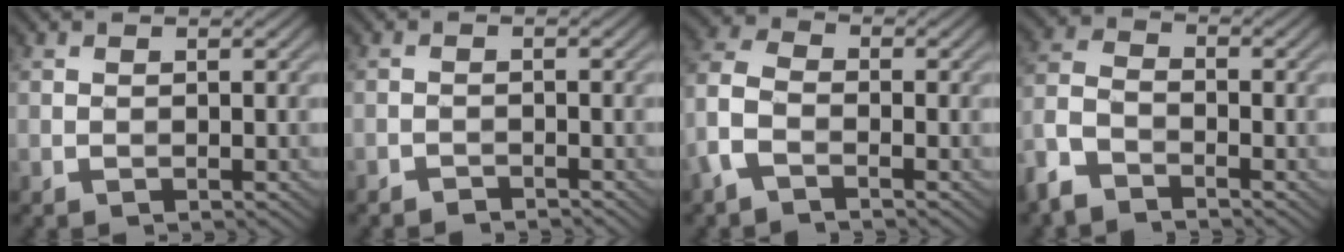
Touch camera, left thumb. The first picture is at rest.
{"total": 1.4, "force": [-1.3, 0.2, 0.3], "torque": [-0.003, 0.000, -0.026]}
{"total": 5.2, "force": [-2.7, 2.7, 3.6], "torque": [-0.096, 0.002, -0.073]}
{"total": 5.9, "force": [-4.5, 2.5, 2.9], "torque": [-0.071, -0.003, -0.110]}